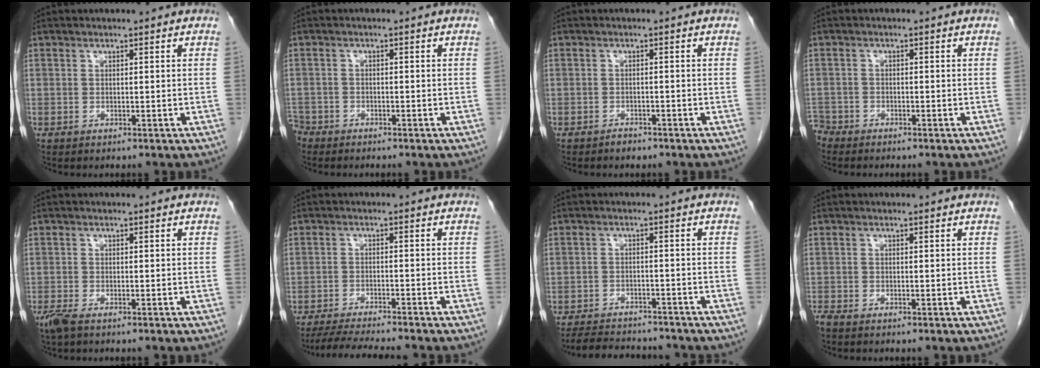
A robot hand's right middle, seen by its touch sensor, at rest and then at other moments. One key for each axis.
{"total": 3.1, "fx": -2.7, "fy": 1.6, "fz": 0.2, "tx": -0.009, "ty": 0.000, "tz": -0.055}
{"total": 1.3, "fx": -1.1, "fy": 0.5, "fz": 0.3, "tx": -0.010, "ty": 0.000, "tz": -0.016}
{"total": 2.4, "fx": -2.2, "fy": 0.7, "fz": -0.2, "tx": 0.002, "ty": -0.003, "tz": -0.044}
{"total": 2.3, "fx": -1.6, "fy": 0.5, "fz": 1.5, "tx": -0.039, "ty": -0.008, "tz": -0.032}
{"total": 8.5, "fx": -7.6, "fy": -0.6, "fz": 3.7, "tx": -0.052, "ty": -0.016, "tz": -0.123}
{"total": 9.1, "fx": -8.5, "fy": 1.9, "fz": 2.5, "tx": -0.038, "ty": 0.001, "tz": -0.122}
{"total": 1.1, "fx": -0.8, "fy": -0.2, "fz": 0.6, "tx": -0.019, "ty": -0.001, "tz": -0.017}